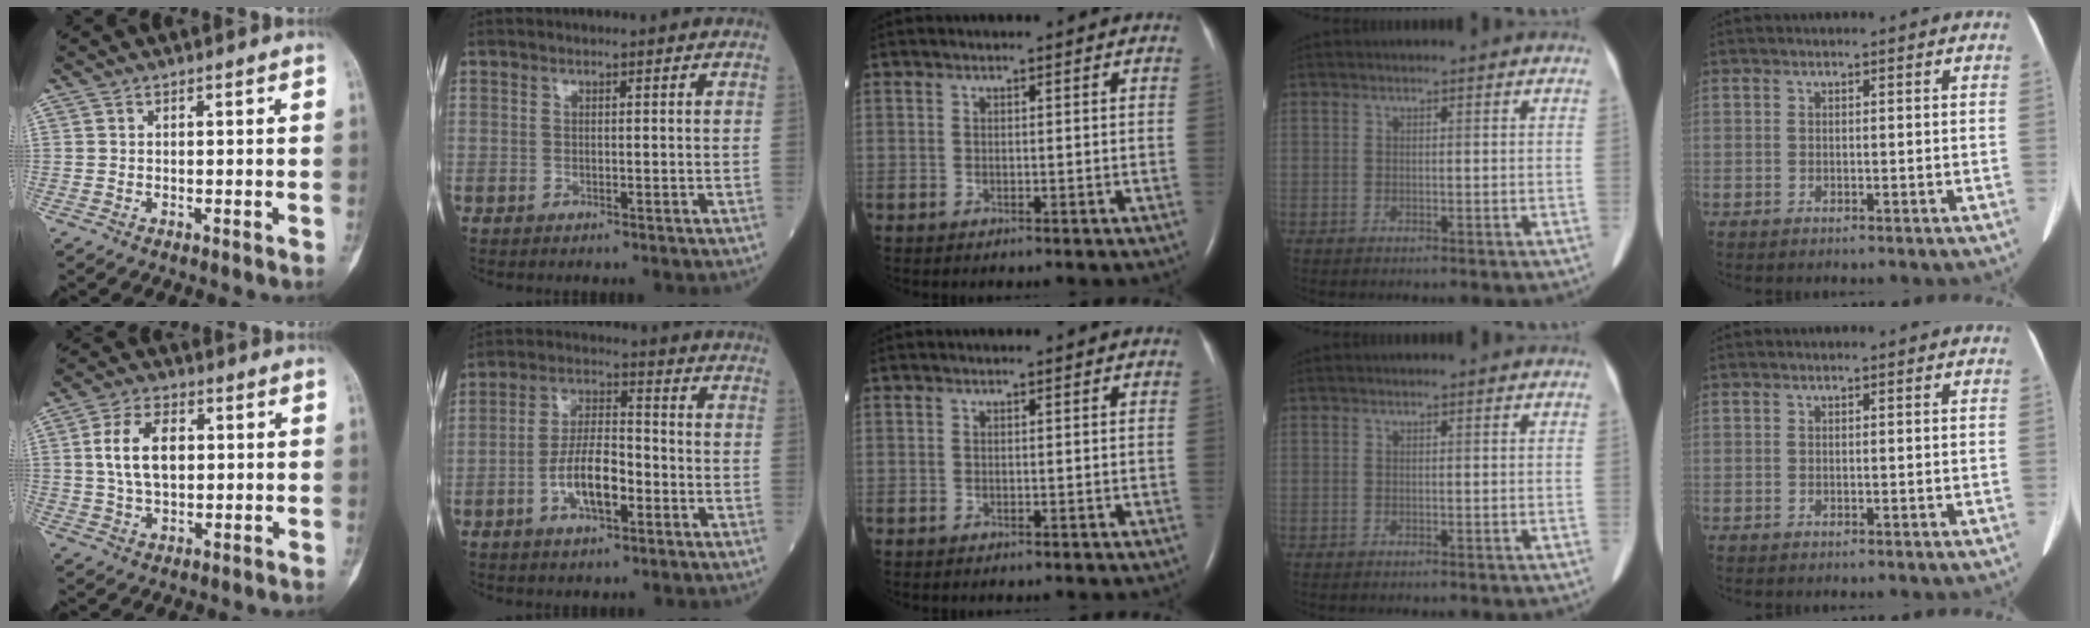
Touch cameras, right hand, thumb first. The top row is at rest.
{"thumb": {"total": 9.4, "force": [1.4, 5.6, 7.4], "torque": [-0.127, 0.005, 0.028]}, "index": {"total": 8.4, "force": [-3.0, 3.0, 7.3], "torque": [-0.147, 0.011, -0.055]}}